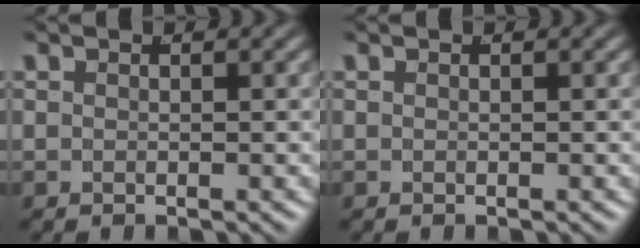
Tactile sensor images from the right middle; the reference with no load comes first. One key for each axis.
{"total": 0.0}